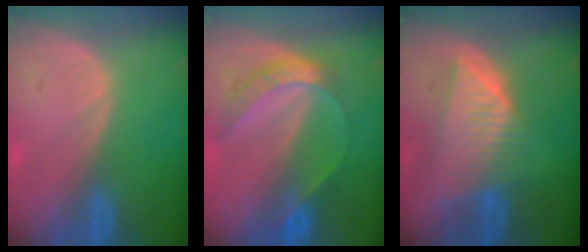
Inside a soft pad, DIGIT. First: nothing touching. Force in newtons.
{"total": 6.8, "press": 5.6, "slide": 3.9}
{"total": 8.0, "press": 7.3, "slide": 3.4}